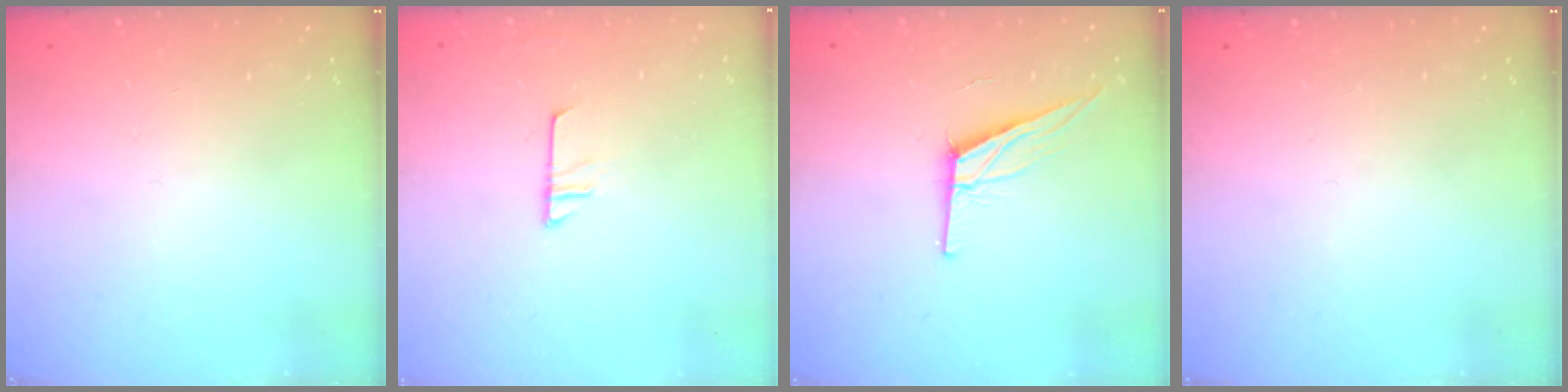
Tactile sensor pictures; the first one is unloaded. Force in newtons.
{"total": 6.4, "press": 6.4, "slide": 0.3}
{"total": 10.8, "press": 10.4, "slide": 2.7}
{"total": 0.0}